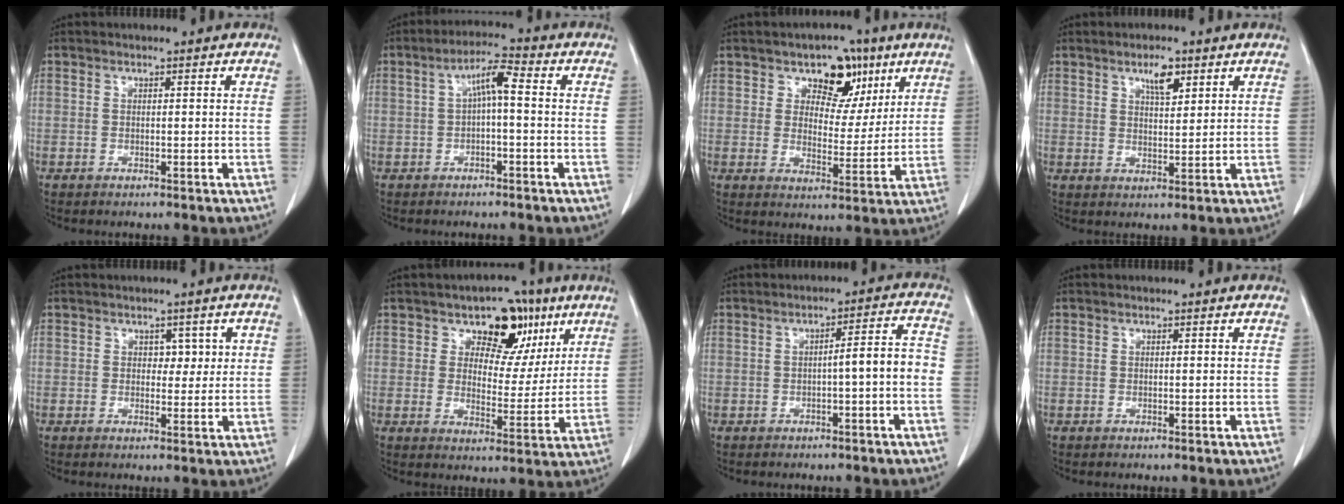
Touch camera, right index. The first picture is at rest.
{"total": 5.0, "force": [0.3, 0.9, 4.9], "torque": [-0.087, 0.022, 0.004]}
{"total": 8.3, "force": [4.6, 5.3, 4.4], "torque": [-0.050, 0.010, 0.070]}
{"total": 4.1, "force": [2.5, 1.4, 3.0], "torque": [-0.053, -0.001, 0.043]}
{"total": 2.5, "force": [0.8, 1.8, 1.6], "torque": [-0.010, 0.003, 0.009]}
{"total": 9.7, "force": [5.2, 6.1, 5.4], "torque": [-0.057, 0.012, 0.077]}
{"total": 5.0, "force": [-1.4, 0.3, 4.8], "torque": [-0.063, 0.022, -0.019]}
{"total": 0.0}